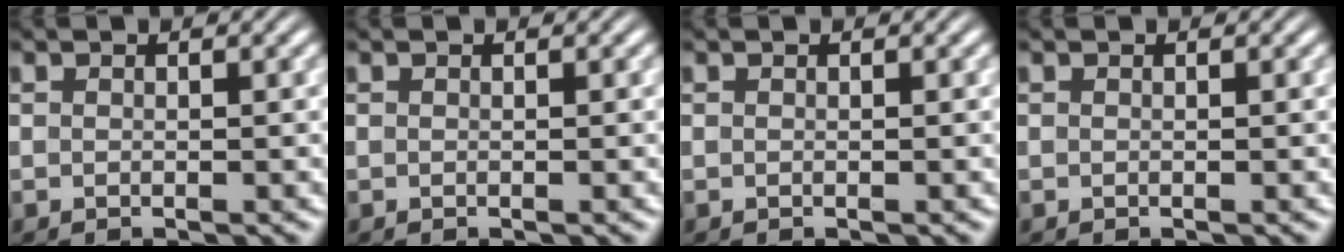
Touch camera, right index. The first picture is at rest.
{"total": 0.0}
{"total": 0.0}
{"total": 0.0}